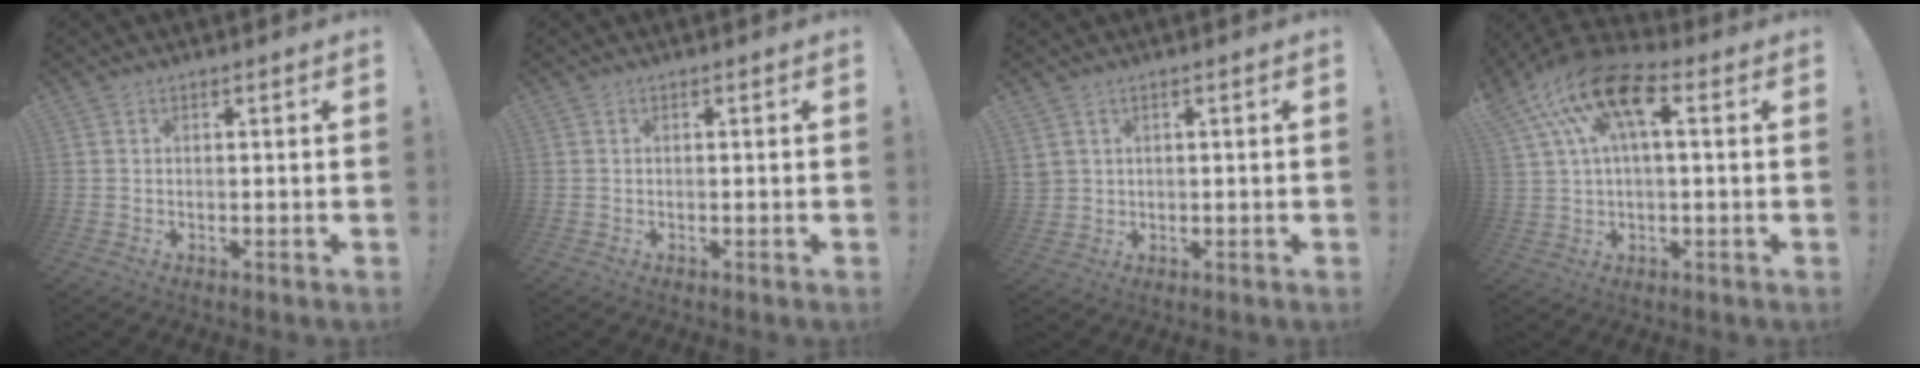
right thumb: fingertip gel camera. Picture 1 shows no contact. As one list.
[{"total": 0.0}, {"total": 3.0, "force": [1.7, 2.2, 1.1], "torque": [-0.023, -0.005, 0.035]}, {"total": 15.1, "force": [5.0, 6.8, 12.6], "torque": [-0.244, -0.007, 0.086]}]